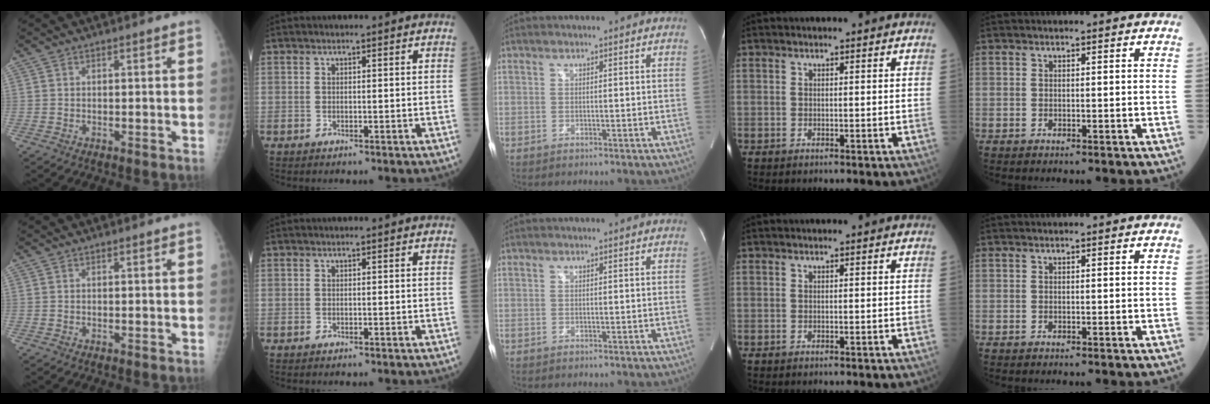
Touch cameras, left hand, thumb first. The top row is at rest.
{}